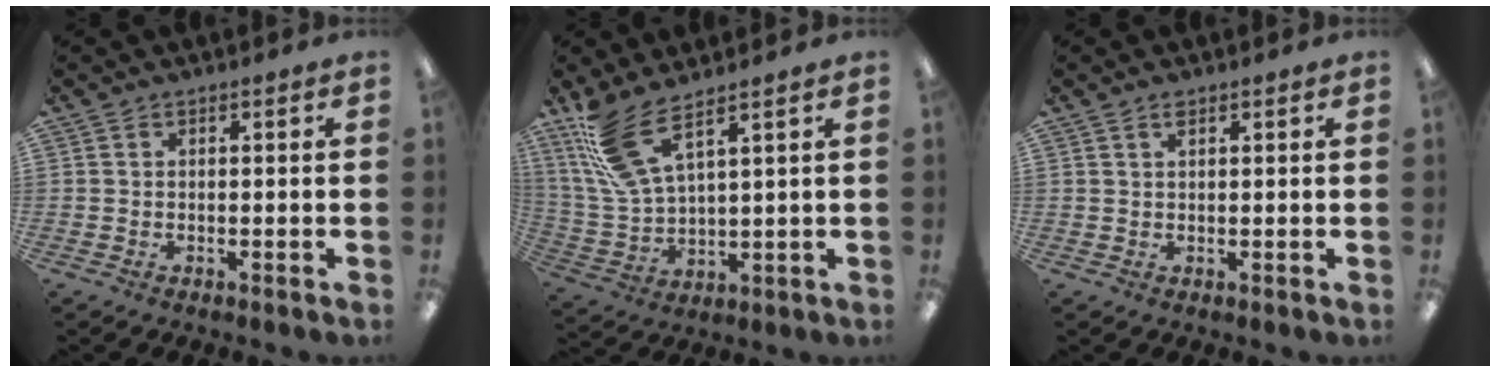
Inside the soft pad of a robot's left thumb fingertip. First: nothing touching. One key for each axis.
{"total": 12.4, "fx": 8.5, "fy": 3.7, "fz": 8.2, "tx": -0.184, "ty": -0.034, "tz": 0.159}
{"total": 1.7, "fx": 1.2, "fy": 0.6, "fz": 1.1, "tx": -0.017, "ty": -0.002, "tz": 0.019}